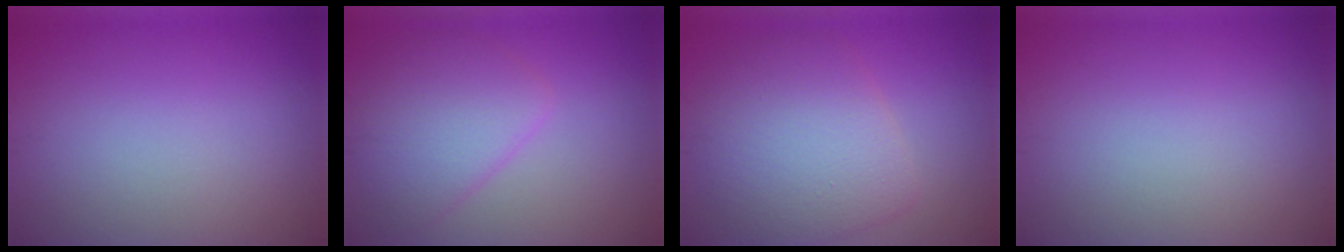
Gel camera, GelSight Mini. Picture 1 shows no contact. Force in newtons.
{"total": 5.0, "press": 5.0, "slide": 0.2}
{"total": 7.2, "press": 7.2, "slide": 0.7}
{"total": 0.0}